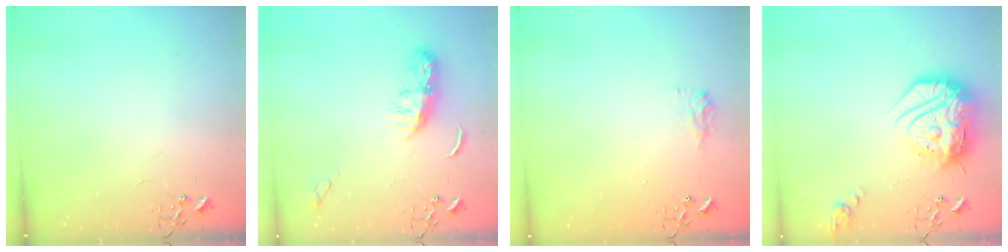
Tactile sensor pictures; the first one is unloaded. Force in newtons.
{"total": 8.9, "press": 8.9, "slide": 0.6}
{"total": 8.0, "press": 8.0, "slide": 0.4}
{"total": 23.9, "press": 23.8, "slide": 2.1}